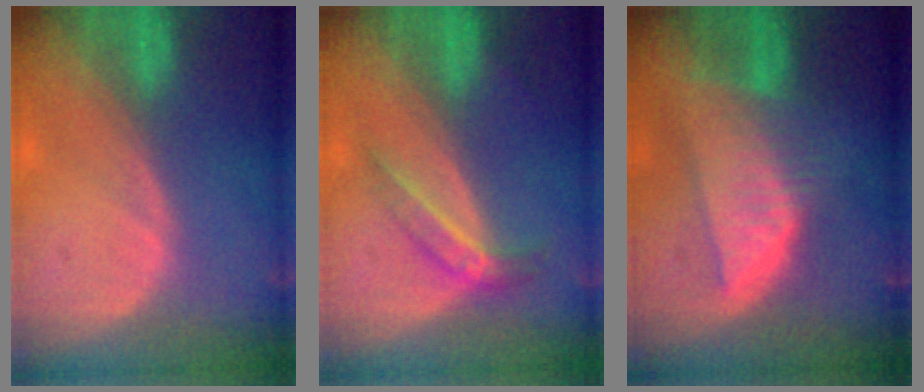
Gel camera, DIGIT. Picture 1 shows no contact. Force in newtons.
{"total": 4.4, "press": 3.9, "slide": 2.1}
{"total": 8.0, "press": 7.2, "slide": 3.5}